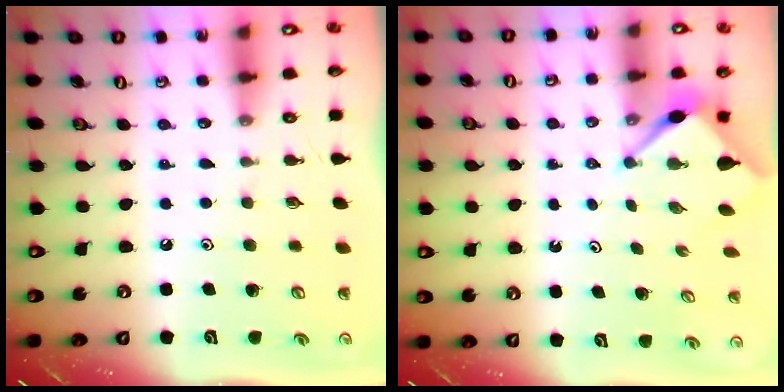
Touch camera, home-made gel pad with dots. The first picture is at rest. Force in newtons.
{"total": 3.0, "press": 3.0, "slide": 0.3}